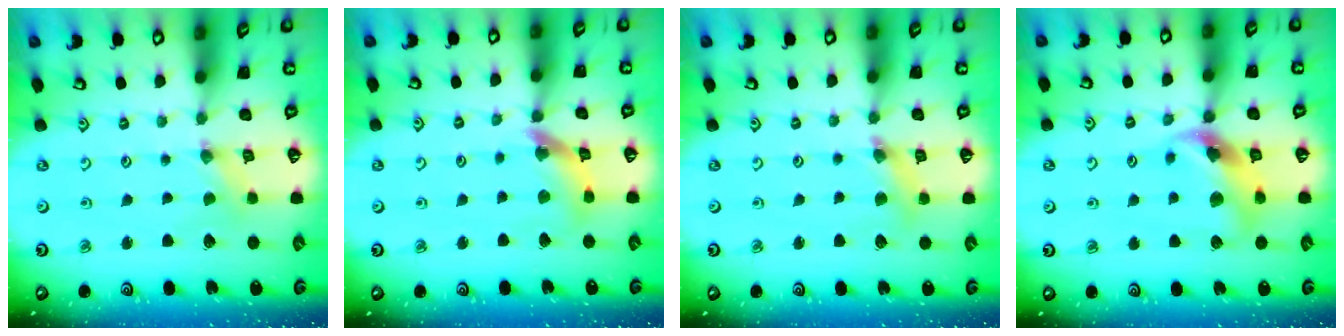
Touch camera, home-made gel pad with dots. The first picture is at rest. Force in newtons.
{"total": 11.3, "press": 11.3, "slide": 1.4}
{"total": 5.9, "press": 5.8, "slide": 0.6}
{"total": 11.7, "press": 11.6, "slide": 1.5}